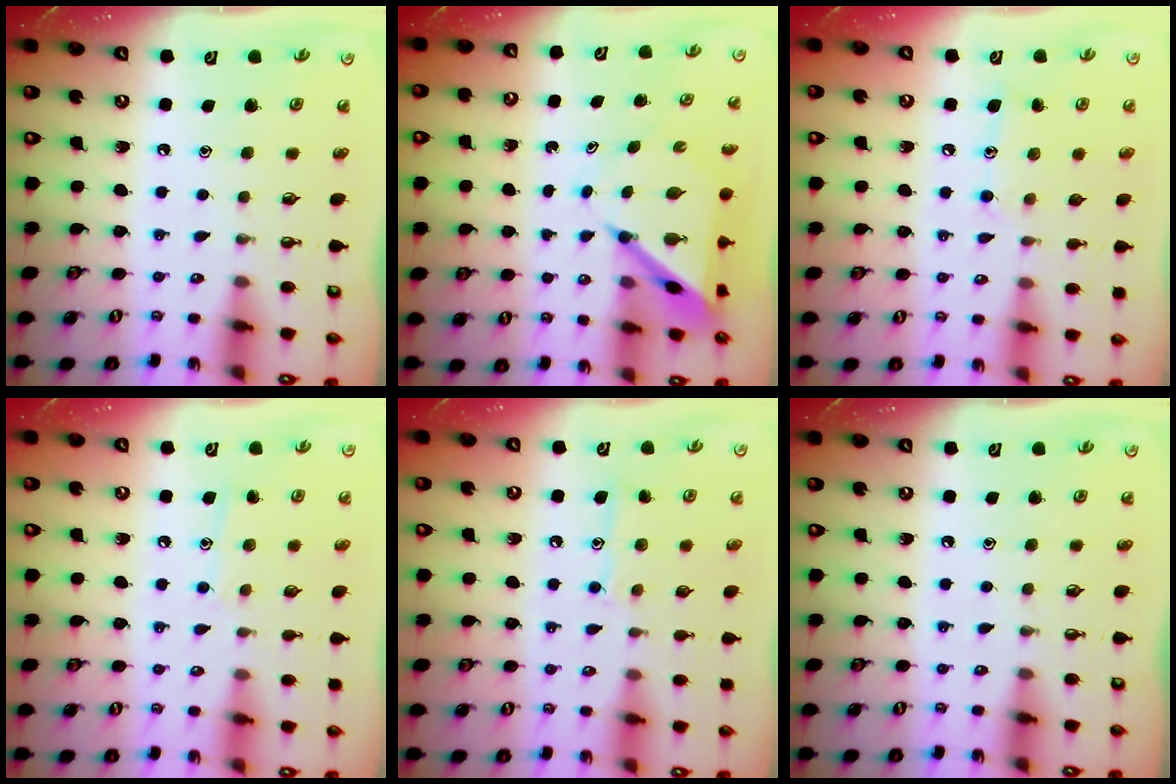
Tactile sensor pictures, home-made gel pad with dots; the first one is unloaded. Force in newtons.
{"total": 6.5, "press": 6.5, "slide": 0.7}
{"total": 8.6, "press": 8.5, "slide": 0.6}
{"total": 6.8, "press": 6.8, "slide": 0.4}
{"total": 8.5, "press": 8.5, "slide": 0.5}
{"total": 0.0}